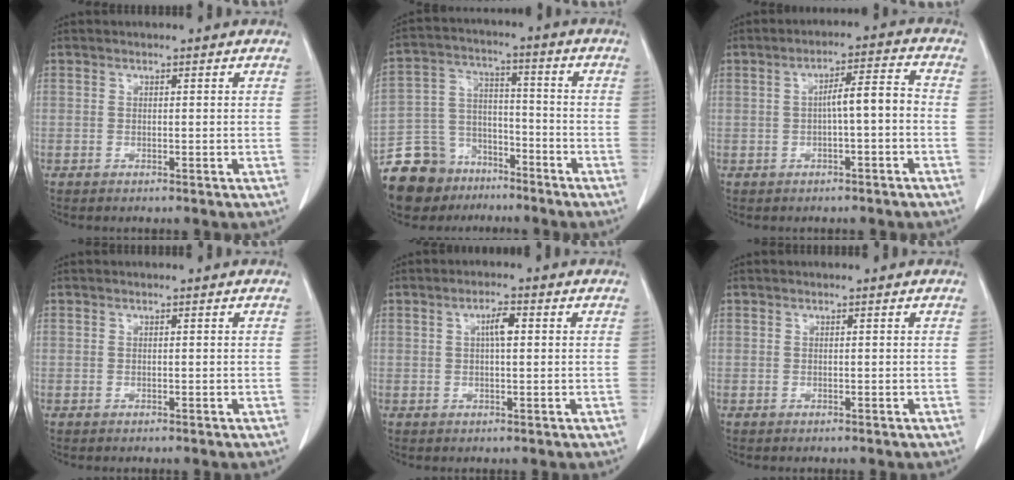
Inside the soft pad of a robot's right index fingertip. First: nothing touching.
{"total": 14.9, "force": [-10.9, 9.4, 3.8], "torque": [-0.094, 0.043, -0.188]}
{"total": 5.9, "force": [-0.7, 1.3, 5.7], "torque": [-0.096, 0.026, -0.008]}
{"total": 0.0}
{"total": 3.5, "force": [0.8, 1.1, 3.2], "torque": [-0.062, 0.009, 0.014]}
{"total": 0.0}